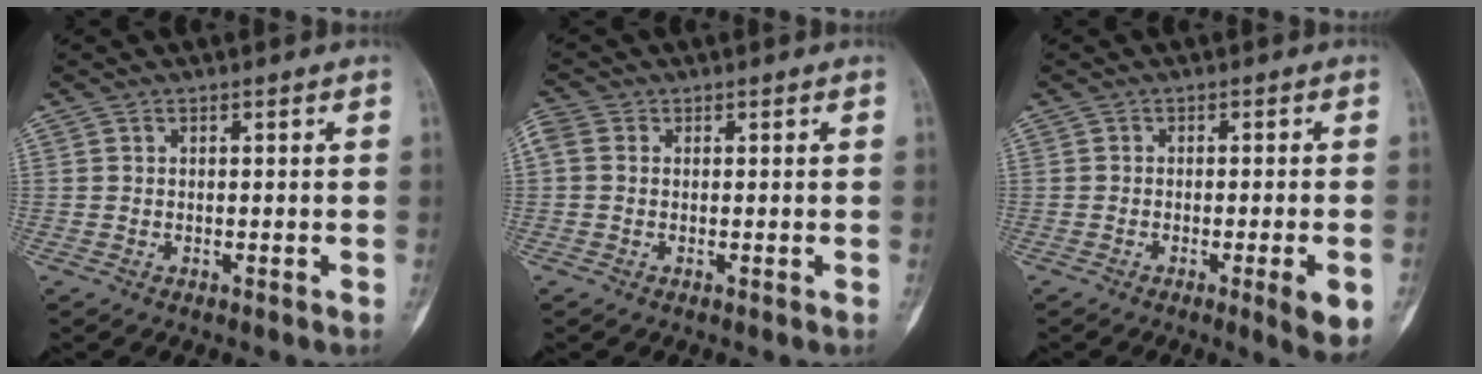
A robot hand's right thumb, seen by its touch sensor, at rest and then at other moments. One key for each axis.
{"total": 2.5, "fx": 0.5, "fy": 1.8, "fz": 1.7, "tx": -0.052, "ty": 0.011, "tz": 0.004}
{"total": 5.7, "fx": -2.1, "fy": 0.6, "fz": 5.3, "tx": -0.071, "ty": -0.004, "tz": -0.028}